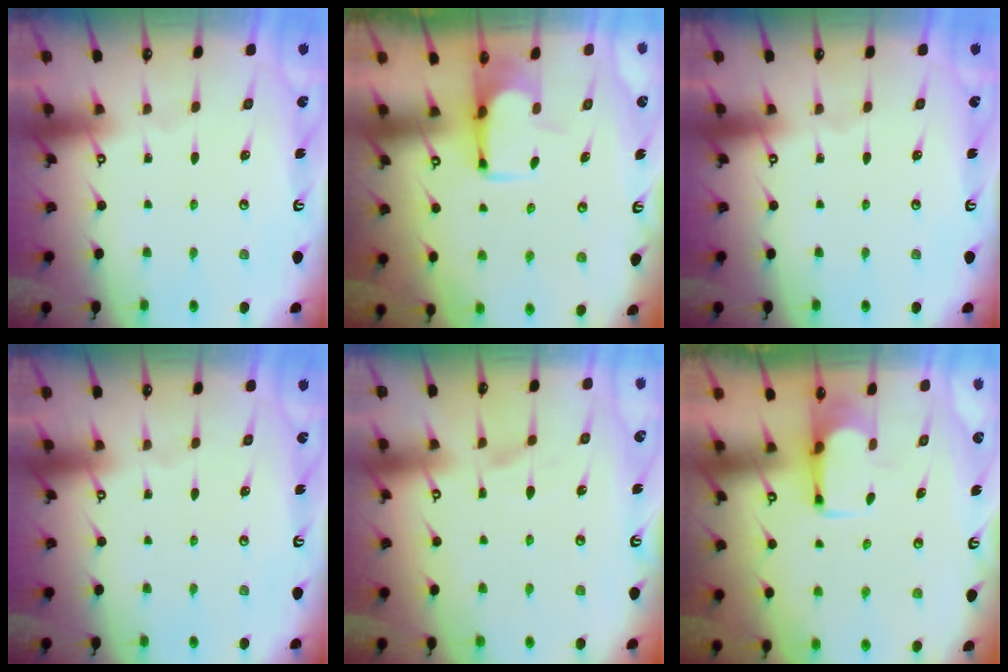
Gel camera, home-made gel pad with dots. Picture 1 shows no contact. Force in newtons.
{"total": 3.2, "press": 3.1, "slide": 0.4}
{"total": 0.0}
{"total": 0.0}
{"total": 1.4, "press": 0.7, "slide": 1.2}
{"total": 1.9, "press": 1.8, "slide": 0.7}